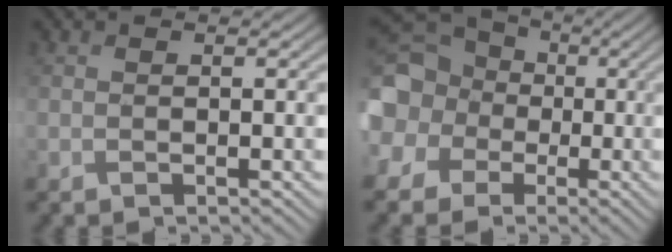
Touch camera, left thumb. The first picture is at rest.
{"total": 14.5, "force": [0.4, 13.4, 5.5], "torque": [-0.193, 0.003, -0.036]}